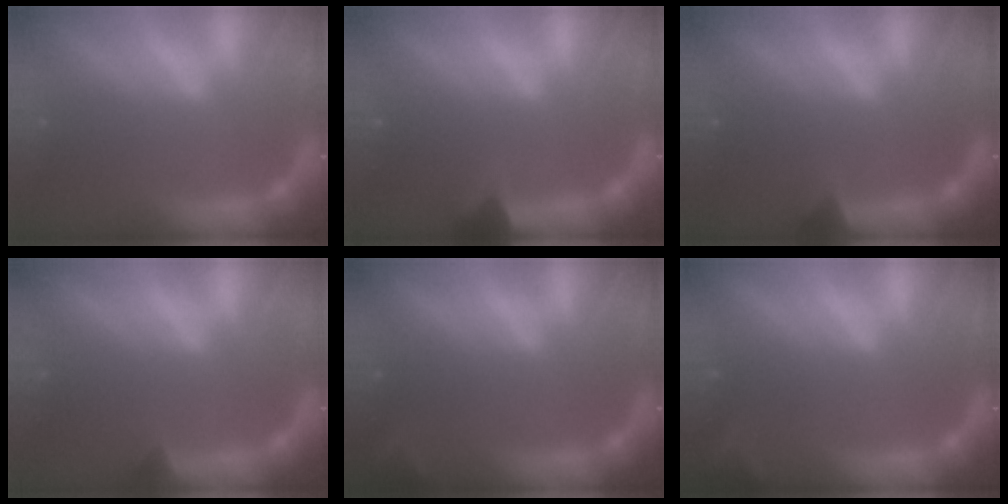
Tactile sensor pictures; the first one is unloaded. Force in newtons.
{"total": 2.4}
{"total": 1.4}
{"total": 0.9}
{"total": 2.4}
{"total": 2.9}